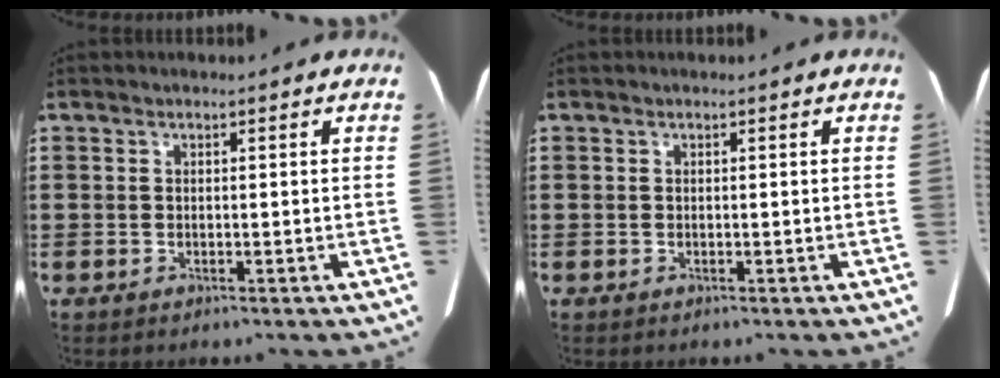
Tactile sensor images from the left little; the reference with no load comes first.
{"total": 0.0}